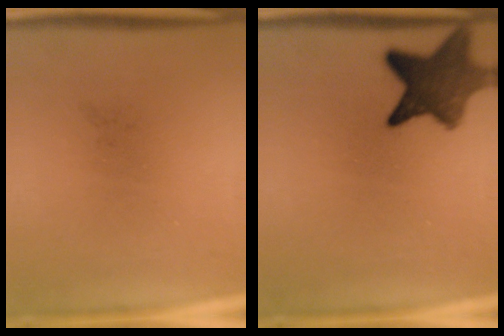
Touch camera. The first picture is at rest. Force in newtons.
{"total": 9.6}